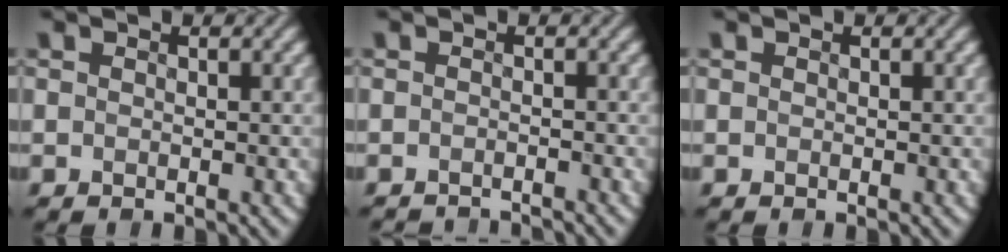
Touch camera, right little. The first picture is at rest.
{"total": 2.9, "force": [-2.9, 0.2, 0.3], "torque": [-0.006, -0.009, -0.045]}
{"total": 0.0}